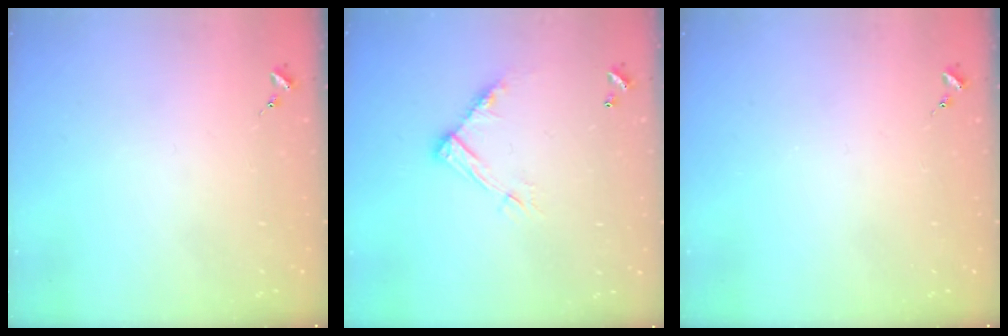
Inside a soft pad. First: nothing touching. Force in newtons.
{"total": 10.9, "press": 10.9, "slide": 0.4}
{"total": 0.0}